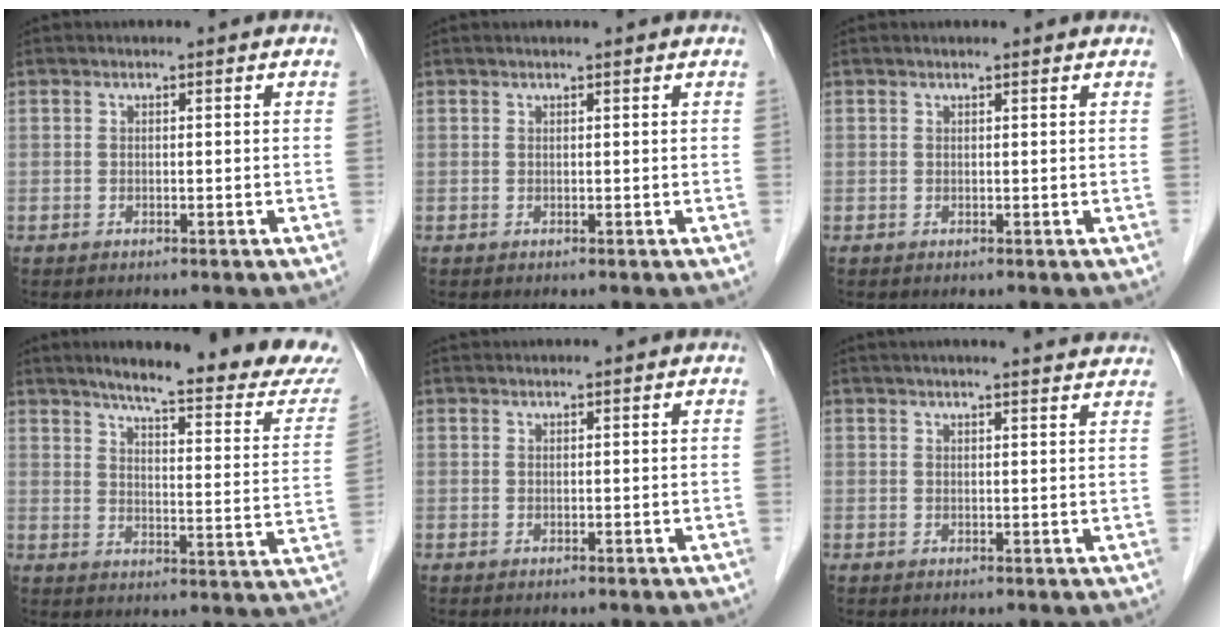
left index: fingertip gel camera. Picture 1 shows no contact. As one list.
[{"total": 1.1, "force": [1.0, 0.0, 0.4], "torque": [-0.007, 0.010, 0.015]}, {"total": 1.0, "force": [1.0, 0.3, 0.2], "torque": [-0.015, 0.008, 0.008]}, {"total": 21.7, "force": [18.8, 1.7, 10.6], "torque": [-0.137, -0.059, 0.228]}, {"total": 2.0, "force": [2.0, 0.0, 0.5], "torque": [-0.004, 0.028, 0.035]}, {"total": 12.2, "force": [11.2, 0.6, 4.8], "torque": [-0.064, 0.021, 0.127]}]